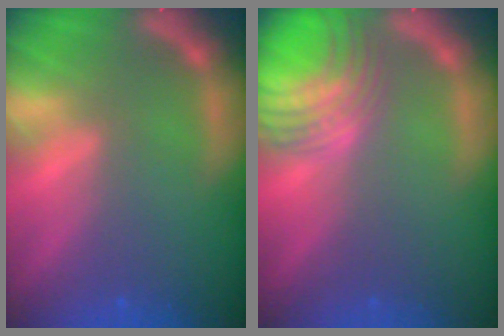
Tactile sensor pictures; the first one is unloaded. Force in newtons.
{"total": 8.1}